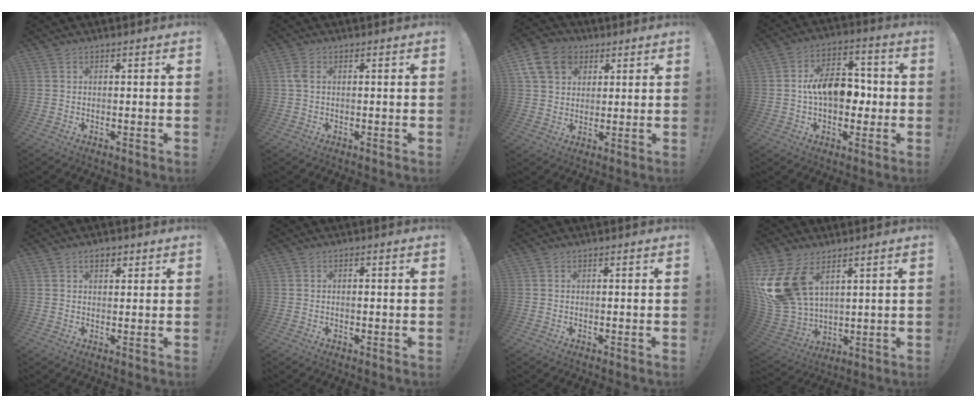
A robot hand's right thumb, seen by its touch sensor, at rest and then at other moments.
{"total": 2.2, "force": [0.2, 1.2, 1.8], "torque": [-0.026, 0.003, 0.002]}
{"total": 12.8, "force": [5.5, 9.9, 6.0], "torque": [-0.090, -0.018, 0.112]}
{"total": 13.5, "force": [-0.1, 8.6, 10.5], "torque": [-0.169, 0.012, -0.003]}
{"total": 3.3, "force": [1.7, 1.8, 2.1], "torque": [-0.022, -0.003, 0.026]}
{"total": 0.5, "force": [-0.4, 0.2, 0.3], "torque": [0.000, -0.001, -0.008]}
{"total": 0.0}
{"total": 18.9, "force": [7.0, 11.9, 12.9], "torque": [-0.259, -0.041, 0.138]}